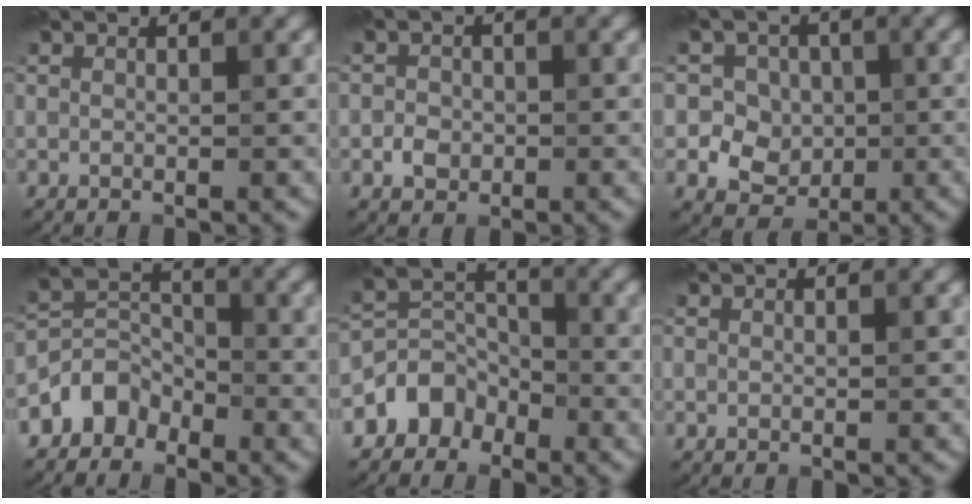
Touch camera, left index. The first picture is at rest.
{"total": 1.7, "force": [-0.5, 1.4, 0.7], "torque": [-0.006, 0.000, -0.013]}
{"total": 5.3, "force": [0.0, 4.9, 2.2], "torque": [-0.012, 0.021, -0.017]}
{"total": 3.4, "force": [-2.5, 2.2, 0.7], "torque": [-0.004, 0.009, -0.056]}
{"total": 3.7, "force": [-2.5, 2.6, 0.8], "torque": [-0.006, 0.008, -0.051]}
{"total": 0.0}